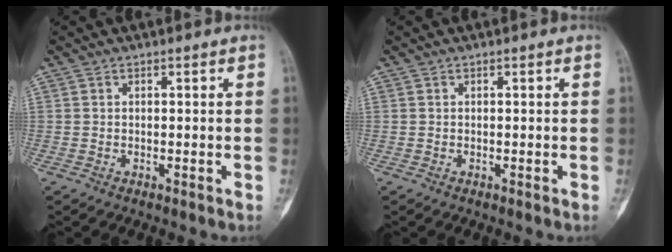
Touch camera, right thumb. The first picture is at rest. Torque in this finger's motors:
{"motor_torque": [0.02, 0.01, 0.01, -0.01, 0.01]}